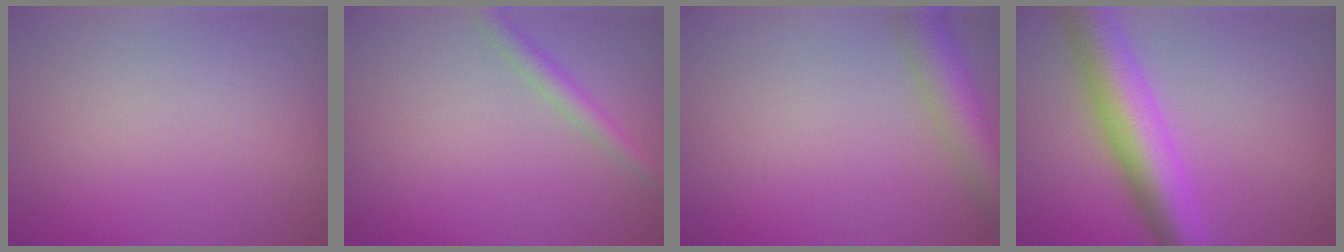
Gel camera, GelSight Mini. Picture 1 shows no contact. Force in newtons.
{"total": 2.0, "press": 2.0, "slide": 0.0}
{"total": 5.0, "press": 5.0, "slide": 0.2}
{"total": 7.5, "press": 7.5, "slide": 0.1}